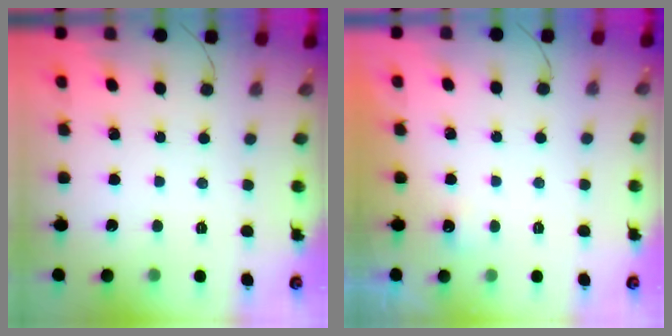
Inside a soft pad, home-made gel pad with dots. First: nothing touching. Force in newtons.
{"total": 3.3, "press": 1.1, "slide": 3.1}